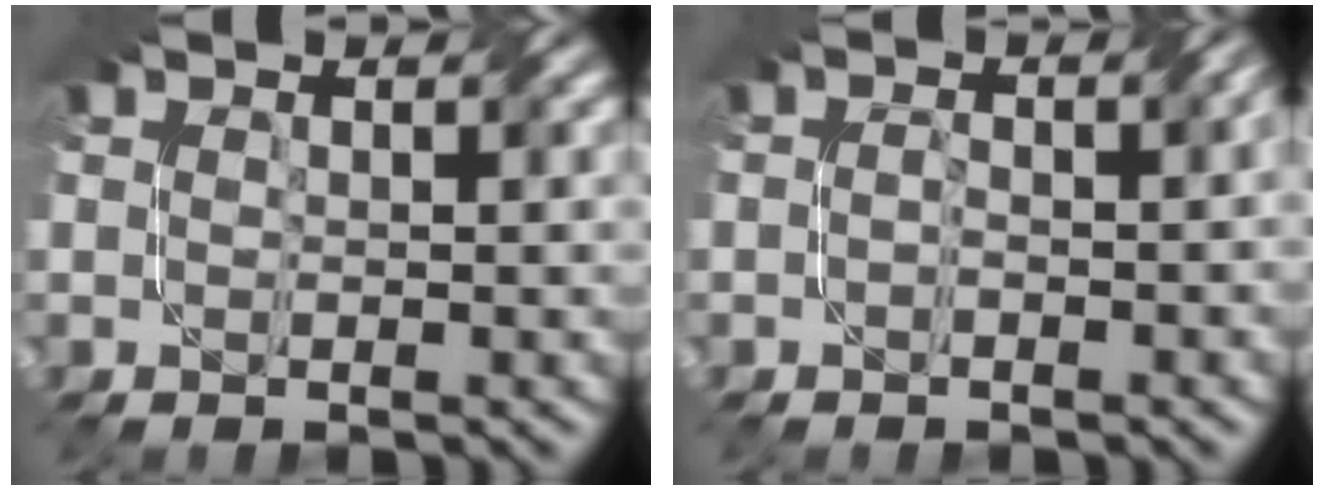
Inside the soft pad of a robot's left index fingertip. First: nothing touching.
{"total": 3.4, "force": [-1.3, 1.7, 2.6], "torque": [-0.026, -0.002, -0.016]}